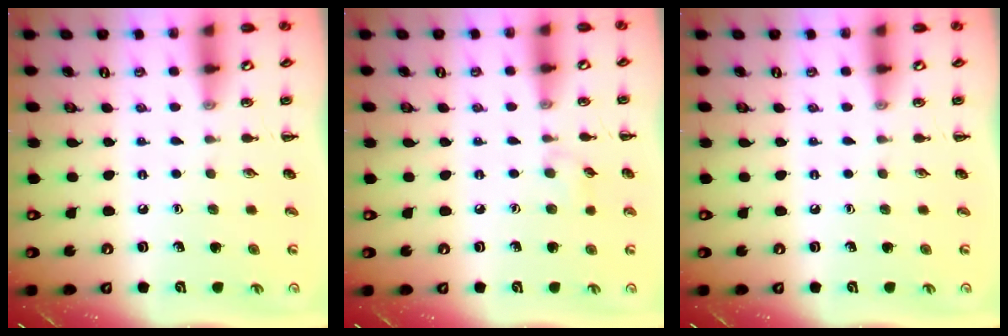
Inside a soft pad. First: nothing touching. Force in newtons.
{"total": 4.4, "press": 4.0, "slide": 1.8}
{"total": 0.0}